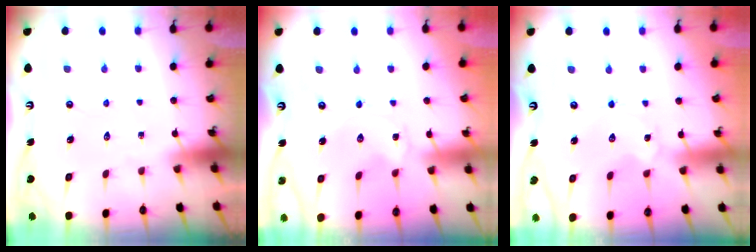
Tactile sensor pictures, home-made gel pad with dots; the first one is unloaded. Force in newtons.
{"total": 0.0}
{"total": 1.9, "press": 1.9, "slide": 0.2}